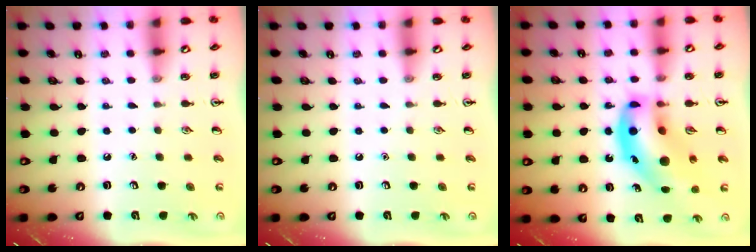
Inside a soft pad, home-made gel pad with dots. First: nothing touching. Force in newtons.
{"total": 0.0}
{"total": 16.7, "press": 16.2, "slide": 4.4}